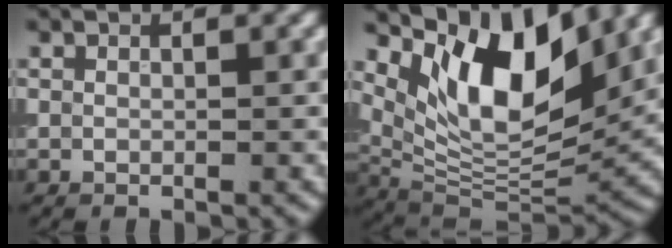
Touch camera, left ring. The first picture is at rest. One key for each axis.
{"total": 11.1, "fx": 5.7, "fy": 4.5, "fz": 8.3, "tx": -0.133, "ty": -0.006, "tz": 0.110}